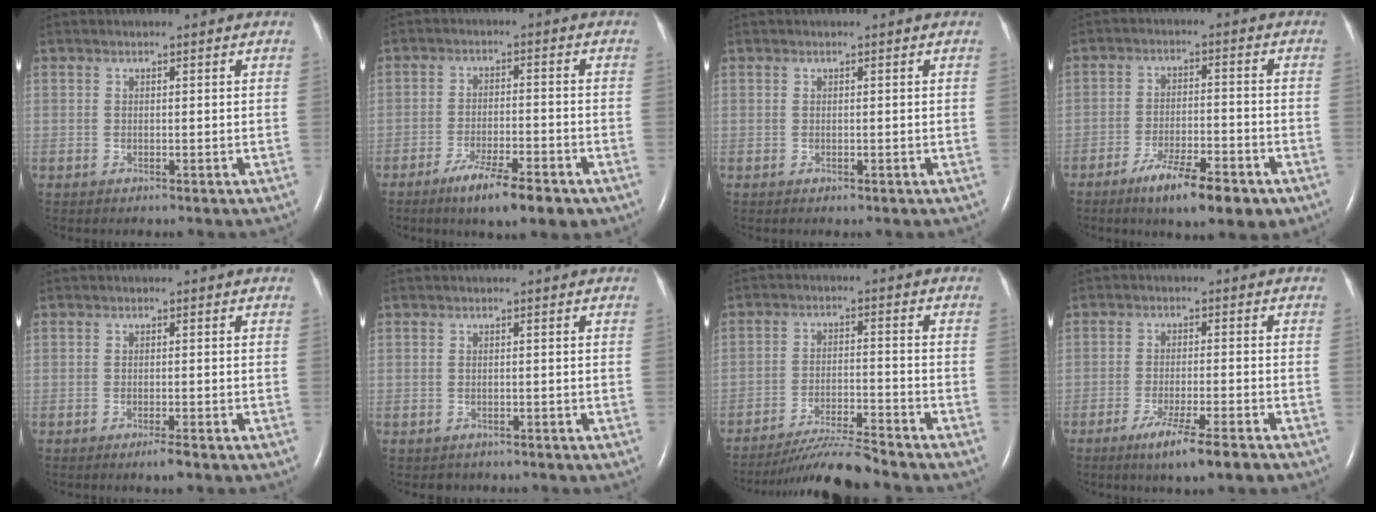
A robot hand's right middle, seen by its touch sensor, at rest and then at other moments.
{"total": 9.0, "force": [-5.9, 1.4, 6.6], "torque": [-0.107, -0.013, -0.092]}
{"total": 0.0}
{"total": 10.1, "force": [-6.3, 2.0, 7.5], "torque": [-0.123, -0.012, -0.098]}
{"total": 1.7, "force": [-1.2, -0.1, 1.2], "torque": [-0.024, -0.004, -0.021]}
{"total": 0.8, "force": [-0.7, 0.5, 0.1], "torque": [-0.007, 0.000, -0.007]}
{"total": 8.5, "force": [-8.0, -1.3, 2.5], "torque": [-0.041, -0.014, -0.143]}
{"total": 7.7, "force": [-5.2, -0.1, 5.7], "torque": [-0.093, -0.017, -0.083]}